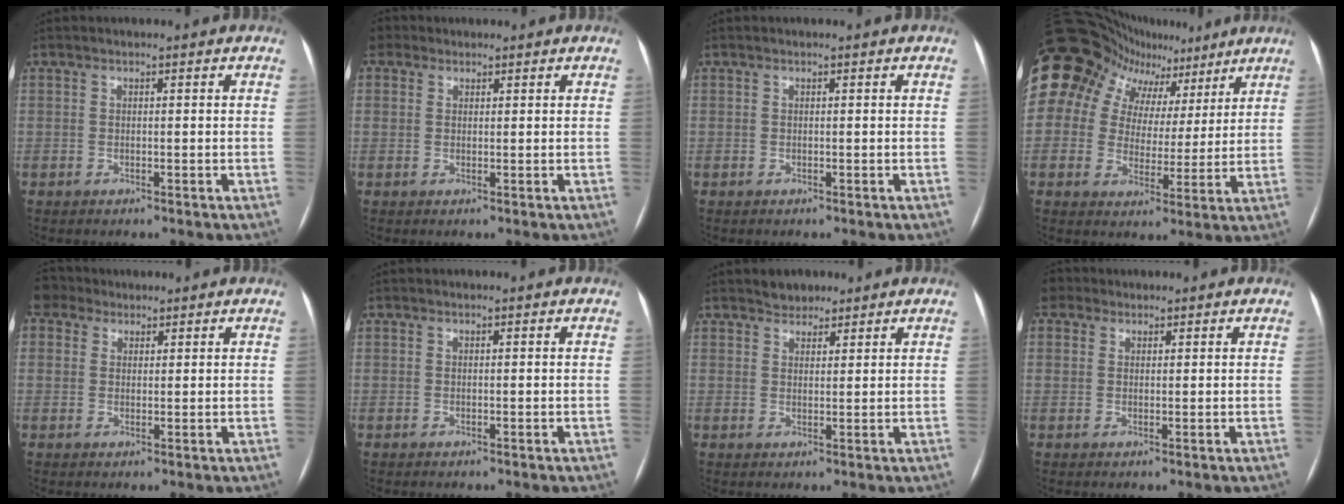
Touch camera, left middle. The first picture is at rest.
{"total": 3.0, "force": [1.4, 2.5, 0.8], "torque": [-0.018, 0.017, 0.027]}
{"total": 0.0}
{"total": 22.0, "force": [12.0, 16.6, 8.0], "torque": [-0.197, 0.094, 0.188]}
{"total": 4.0, "force": [2.9, 2.8, 0.5], "torque": [-0.015, 0.024, 0.054]}
{"total": 0.0}
{"total": 2.6, "force": [2.2, 1.4, 0.2], "torque": [-0.002, 0.005, 0.032]}
{"total": 3.4, "force": [1.9, 2.7, 0.7], "torque": [-0.017, 0.021, 0.035]}